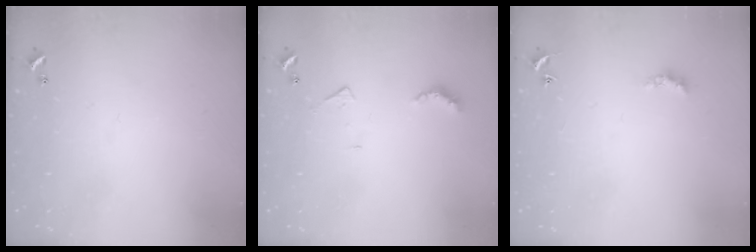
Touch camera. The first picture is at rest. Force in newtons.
{"total": 5.4, "press": 5.4, "slide": 0.8}
{"total": 2.2, "press": 2.1, "slide": 0.5}